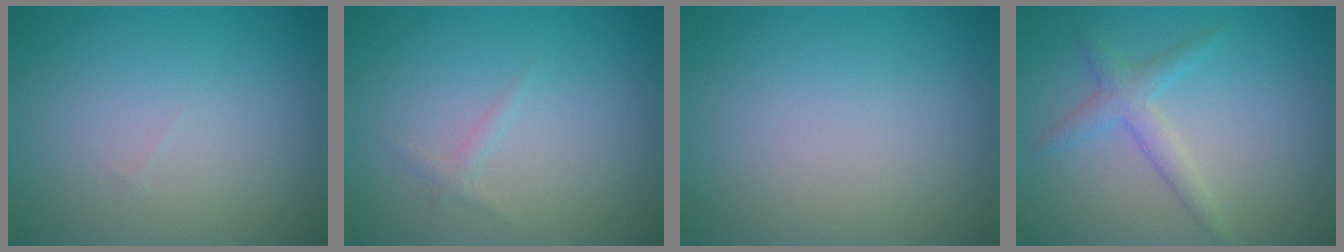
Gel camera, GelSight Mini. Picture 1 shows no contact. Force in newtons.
{"total": 0.7, "press": 0.7, "slide": 0.1}
{"total": 0.0}
{"total": 2.3, "press": 2.3, "slide": 0.2}